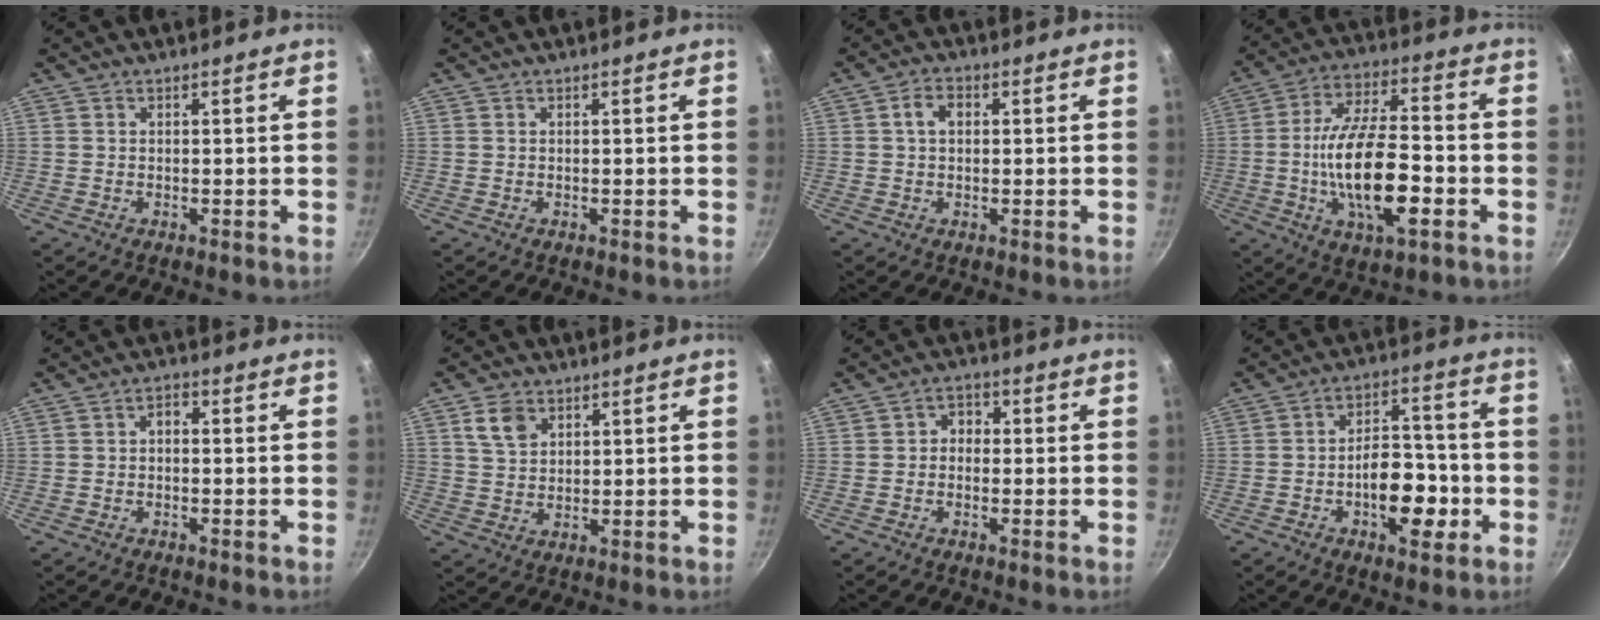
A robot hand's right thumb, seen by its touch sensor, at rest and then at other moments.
{"total": 0.0}
{"total": 3.6, "force": [0.6, 2.5, 2.5], "torque": [-0.035, 0.010, 0.005]}
{"total": 18.8, "force": [-4.2, 7.4, 16.7], "torque": [-0.299, 0.023, -0.081]}
{"total": 2.1, "force": [-0.5, 1.3, 1.5], "torque": [-0.023, 0.016, -0.011]}
{"total": 5.3, "force": [2.5, 3.7, 2.9], "torque": [-0.038, -0.004, 0.051]}
{"total": 1.9, "force": [-0.4, 1.6, 1.0], "torque": [-0.013, 0.011, -0.011]}
{"total": 12.0, "force": [-4.0, 6.5, 9.2], "torque": [-0.100, 0.040, -0.064]}